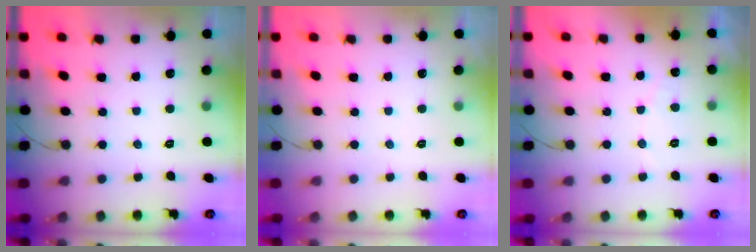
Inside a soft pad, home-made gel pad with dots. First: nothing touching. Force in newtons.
{"total": 0.0}
{"total": 2.8, "press": 2.8, "slide": 0.2}